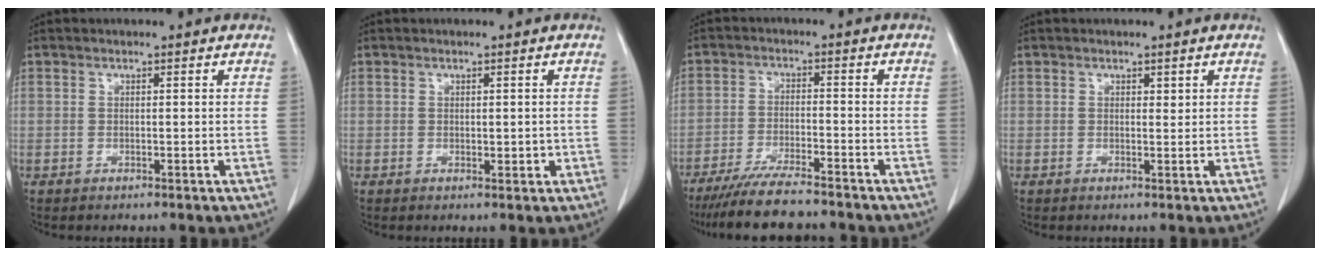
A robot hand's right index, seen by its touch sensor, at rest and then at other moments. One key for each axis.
{"total": 1.5, "fx": 0.0, "fy": 0.9, "fz": 1.2, "tx": -0.010, "ty": 0.000, "tz": 0.005}
{"total": 9.8, "fx": -8.7, "fy": 0.8, "fz": 4.6, "tx": -0.072, "ty": -0.026, "tz": -0.141}
{"total": 0.7, "fx": 0.4, "fy": 0.3, "fz": 0.4, "tx": -0.001, "ty": -0.003, "tz": 0.005}